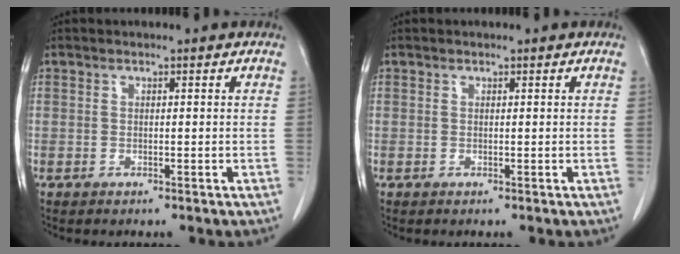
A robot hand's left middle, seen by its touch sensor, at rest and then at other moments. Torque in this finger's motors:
{"motor_torque": [-0.15, 0.03, -0.05, -0.01]}